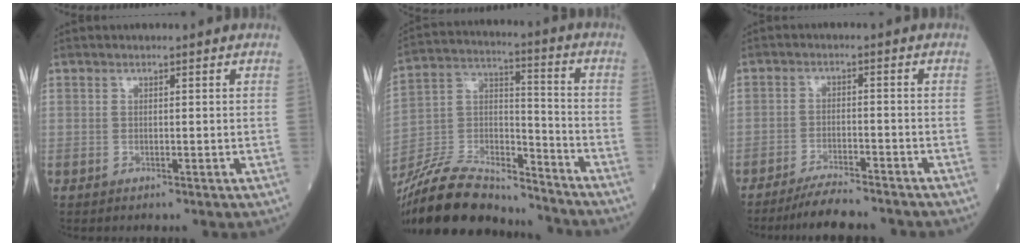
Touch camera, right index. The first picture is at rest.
{"total": 20.7, "force": [-18.8, 4.8, 7.3], "torque": [-0.162, 0.012, -0.330]}
{"total": 8.1, "force": [-7.5, 0.5, 3.0], "torque": [-0.044, -0.013, -0.123]}